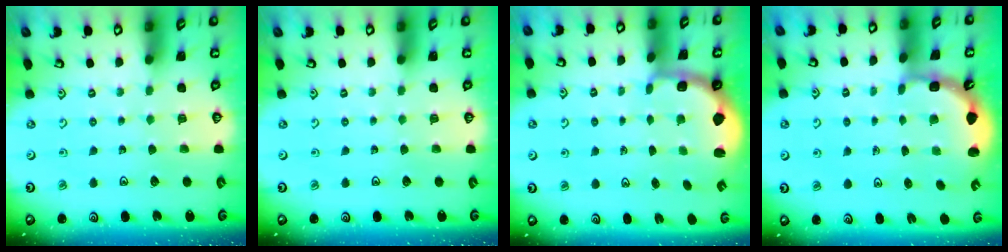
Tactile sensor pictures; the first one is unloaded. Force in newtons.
{"total": 0.0}
{"total": 2.2, "press": 1.5, "slide": 1.6}
{"total": 2.0, "press": 1.8, "slide": 0.8}